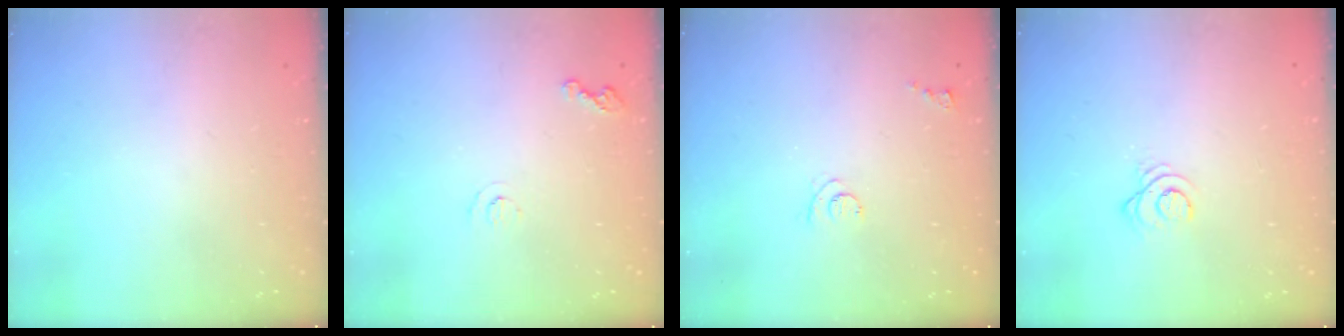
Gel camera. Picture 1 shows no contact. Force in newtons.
{"total": 3.7, "press": 3.6, "slide": 0.5}
{"total": 5.0, "press": 4.9, "slide": 0.6}
{"total": 3.1, "press": 3.1, "slide": 0.4}